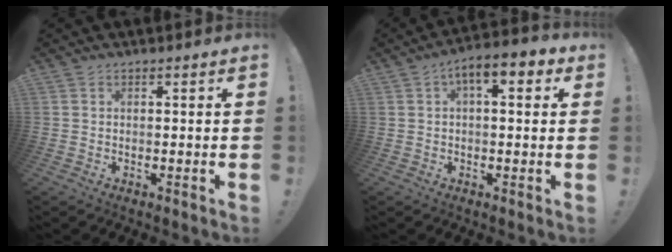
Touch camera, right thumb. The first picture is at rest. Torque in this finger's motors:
{"motor_torque": [0.58, 2.27, 0.62, 0.26, 0.13]}